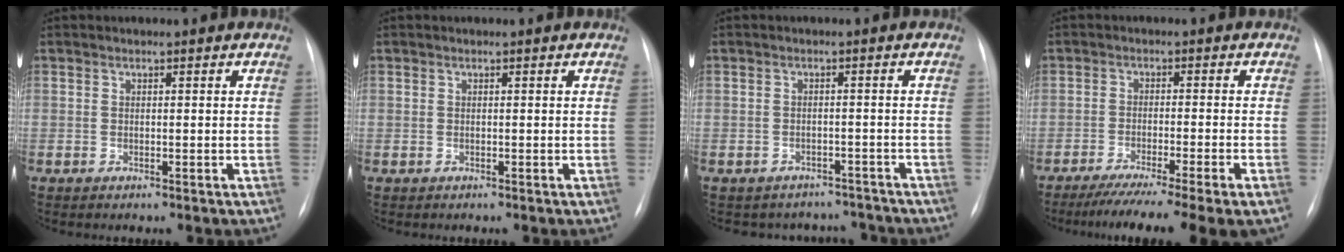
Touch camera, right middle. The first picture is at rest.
{"total": 0.0}
{"total": 7.3, "force": [-6.5, 3.2, -0.6], "torque": [0.016, 0.029, -0.072]}
{"total": 13.3, "force": [-10.1, -0.3, 8.6], "torque": [-0.116, -0.035, -0.152]}